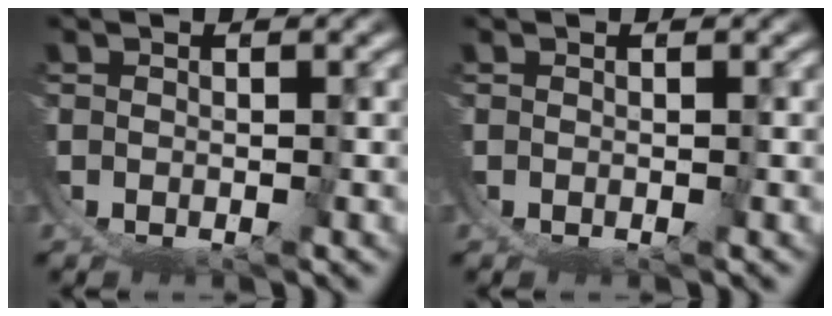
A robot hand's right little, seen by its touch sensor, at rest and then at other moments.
{"total": 0.0}